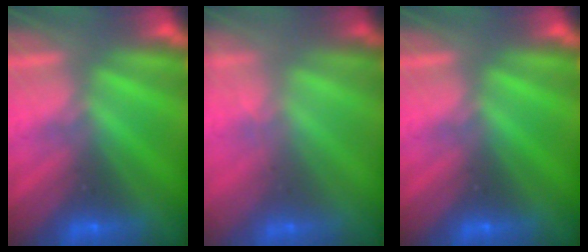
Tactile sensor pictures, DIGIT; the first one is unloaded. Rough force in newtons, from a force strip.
{"total": 1.5}
{"total": 0.0}